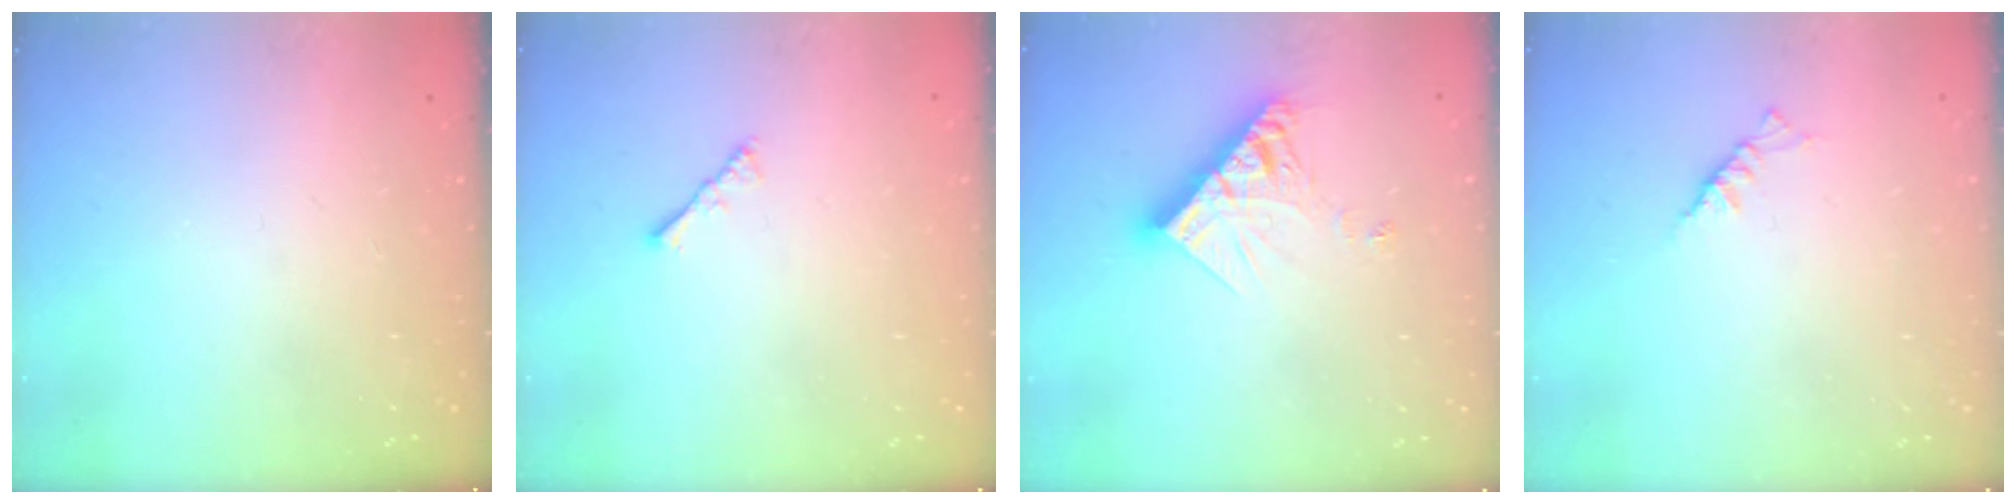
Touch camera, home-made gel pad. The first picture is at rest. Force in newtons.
{"total": 2.2, "press": 2.1, "slide": 0.5}
{"total": 11.4, "press": 11.3, "slide": 1.2}
{"total": 2.3, "press": 2.2, "slide": 0.5}